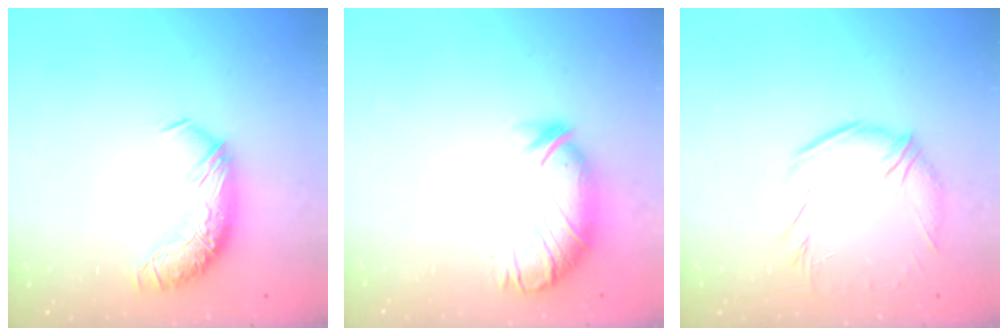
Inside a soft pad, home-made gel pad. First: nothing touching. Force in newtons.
{"total": 3.7, "press": 3.2, "slide": 1.8}
{"total": 3.0, "press": 1.4, "slide": 2.6}